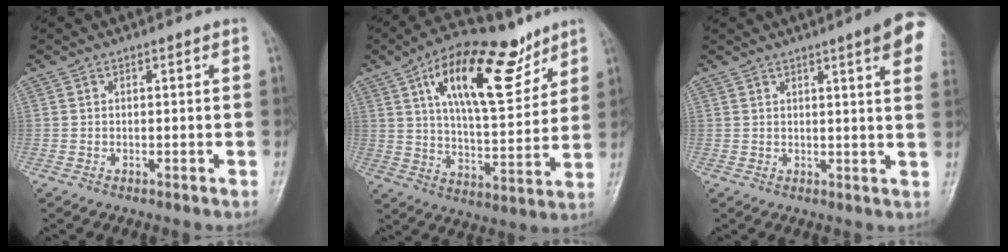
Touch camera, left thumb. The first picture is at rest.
{"total": 20.2, "force": [10.5, 8.7, 14.9], "torque": [-0.201, -0.035, 0.176]}
{"total": 9.9, "force": [5.2, 1.4, 8.3], "torque": [-0.089, -0.013, 0.051]}